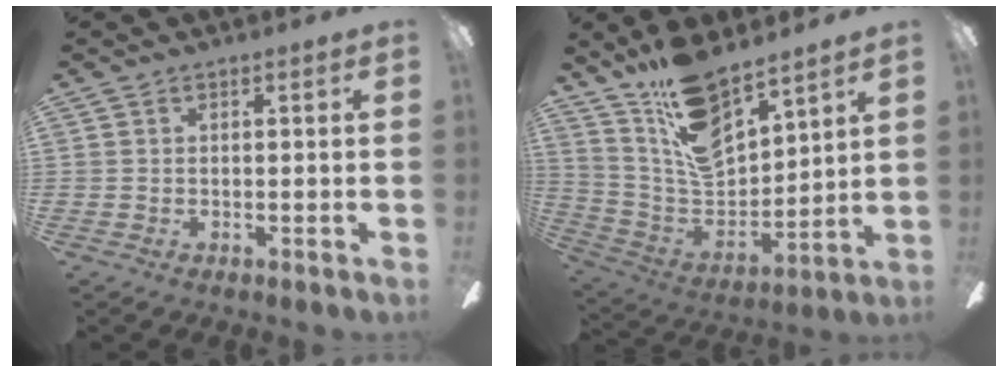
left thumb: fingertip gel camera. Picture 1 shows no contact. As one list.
[{"total": 15.0, "force": [11.4, 6.2, 7.7], "torque": [-0.154, -0.080, 0.211]}]